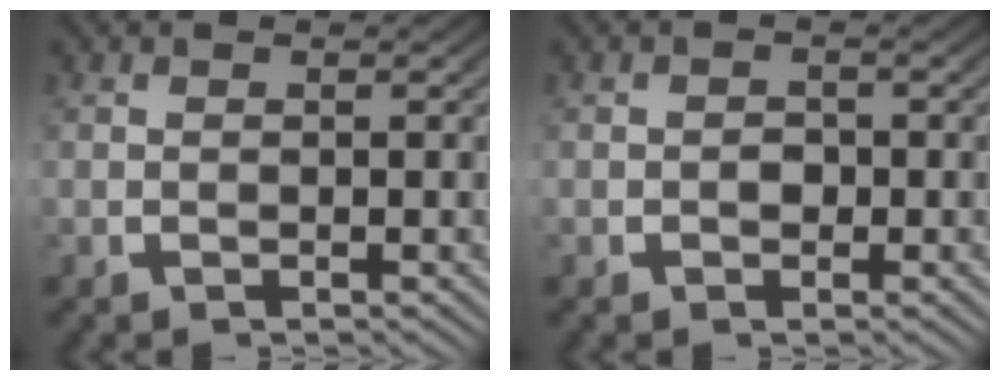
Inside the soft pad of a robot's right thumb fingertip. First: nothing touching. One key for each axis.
{"total": 1.1, "fx": -0.4, "fy": 0.9, "fz": 0.6, "tx": -0.012, "ty": -0.009, "tz": -0.006}